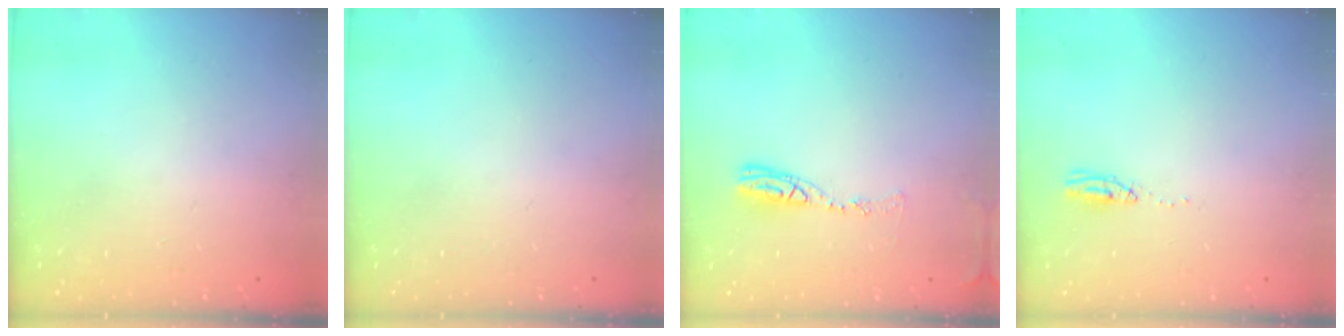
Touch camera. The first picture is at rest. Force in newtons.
{"total": 0.0}
{"total": 8.9, "press": 8.9, "slide": 0.8}
{"total": 3.7, "press": 3.4, "slide": 1.4}